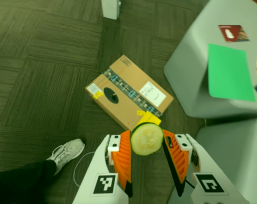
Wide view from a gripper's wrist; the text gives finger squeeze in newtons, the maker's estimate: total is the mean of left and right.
{"total": 6.6, "left": 6.9, "right": 6.4}